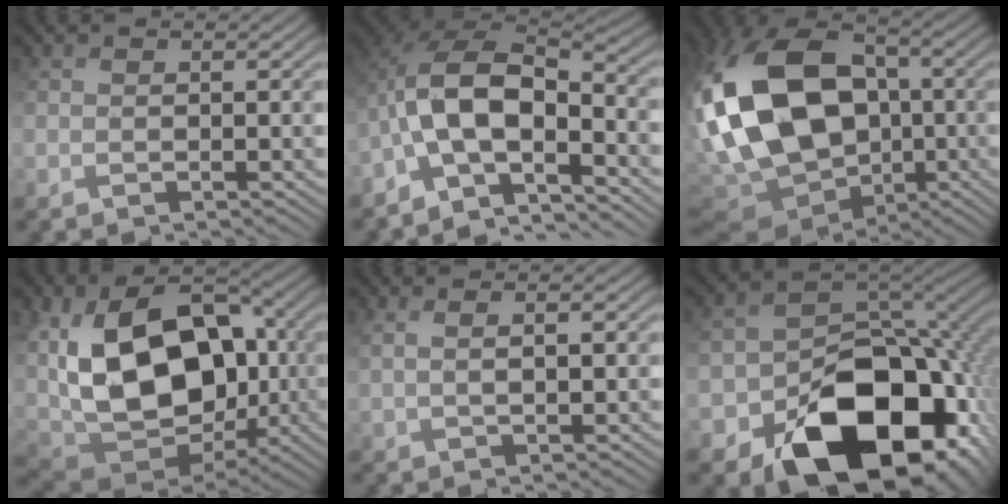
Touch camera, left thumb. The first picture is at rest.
{"total": 10.8, "force": [-4.0, 4.9, 8.7], "torque": [-0.167, 0.005, -0.095]}
{"total": 20.5, "force": [-1.3, 13.9, 15.0], "torque": [-0.347, 0.004, -0.023]}
{"total": 18.4, "force": [0.0, 12.0, 13.9], "torque": [-0.288, -0.012, 0.003]}
{"total": 3.3, "force": [1.4, 1.0, 2.8], "torque": [-0.048, -0.002, 0.022]}
{"total": 18.5, "force": [-8.1, 12.9, 10.6], "torque": [-0.150, -0.054, -0.120]}